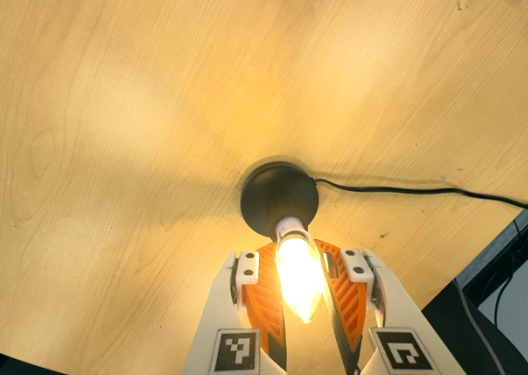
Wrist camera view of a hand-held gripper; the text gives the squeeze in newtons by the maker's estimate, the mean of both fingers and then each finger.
{"total": 14.7, "left": 13.2, "right": 16.3}